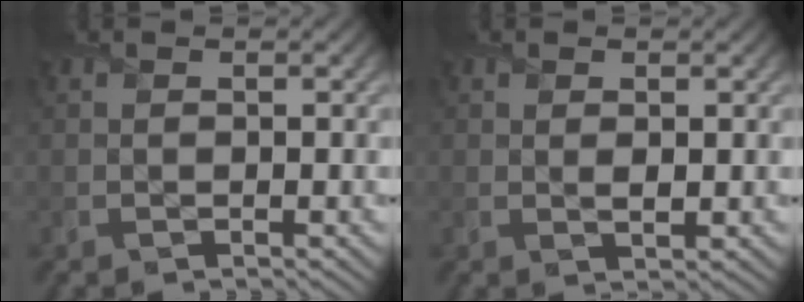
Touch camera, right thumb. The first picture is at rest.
{"total": 1.2, "force": [0.3, 0.7, 0.9], "torque": [-0.020, -0.006, 0.005]}